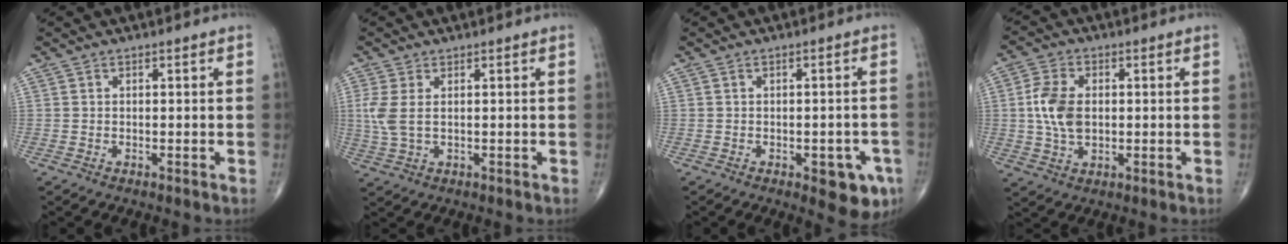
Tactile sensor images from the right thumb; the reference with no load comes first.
{"total": 4.9, "force": [0.7, 2.5, 4.1], "torque": [-0.116, 0.003, 0.019]}
{"total": 7.1, "force": [-3.1, 3.0, 5.7], "torque": [-0.045, 0.005, -0.030]}
{"total": 8.3, "force": [0.4, 5.2, 6.4], "torque": [-0.127, 0.003, 0.008]}